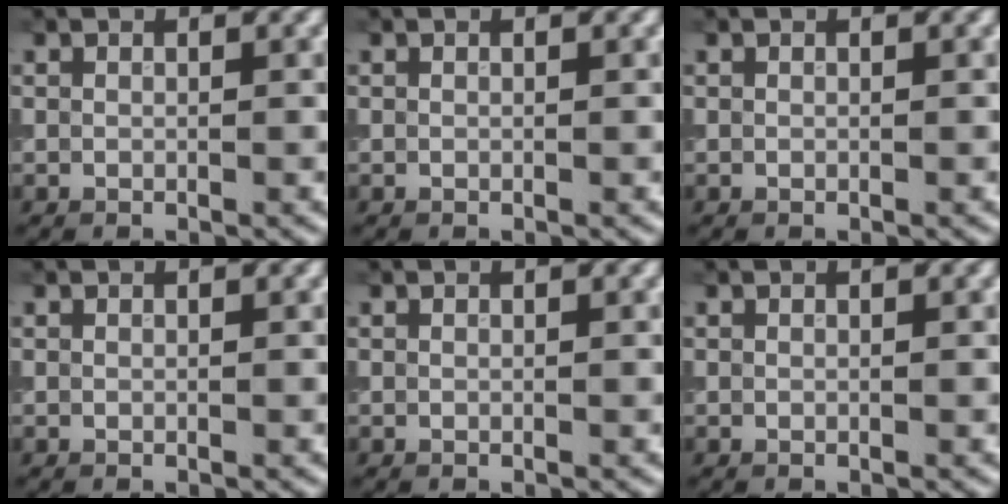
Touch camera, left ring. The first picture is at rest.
{"total": 0.0}
{"total": 0.0}
{"total": 0.0}
{"total": 0.0}
{"total": 0.0}